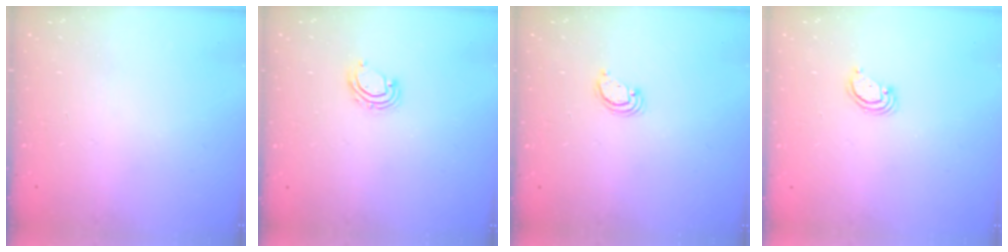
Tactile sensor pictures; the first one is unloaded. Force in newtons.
{"total": 5.6, "press": 5.6, "slide": 0.4}
{"total": 2.6, "press": 2.6, "slide": 0.2}
{"total": 2.6, "press": 2.6, "slide": 0.2}